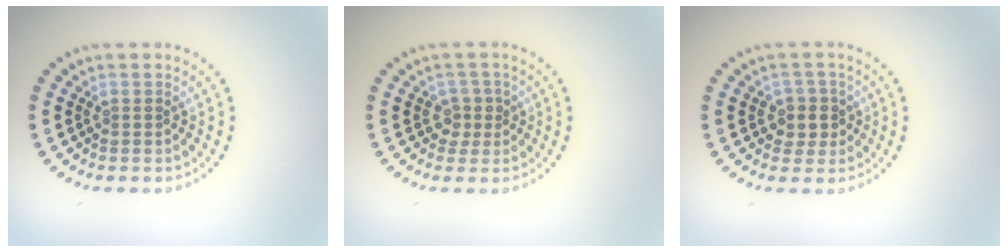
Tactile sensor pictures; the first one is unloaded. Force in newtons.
{"total": 1.3, "press": 1.1, "slide": 0.7}
{"total": 2.3, "press": 2.0, "slide": 1.0}